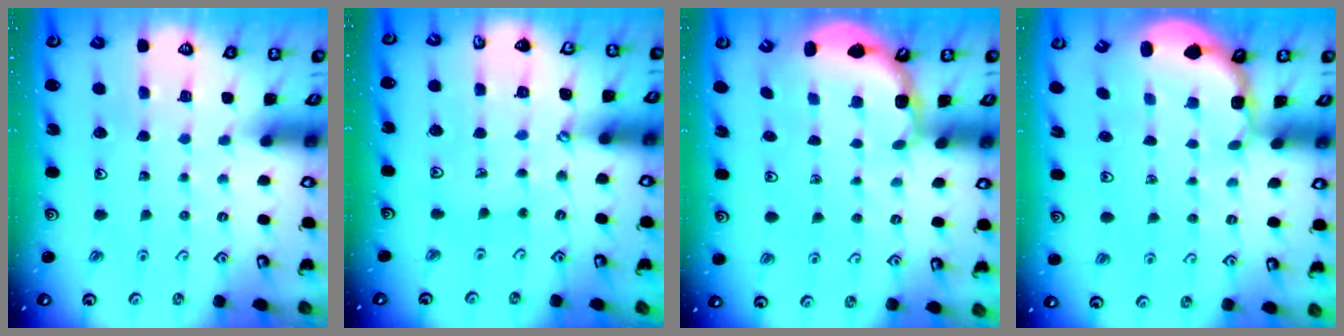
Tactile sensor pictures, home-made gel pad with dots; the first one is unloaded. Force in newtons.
{"total": 8.6, "press": 8.4, "slide": 1.8}
{"total": 3.2, "press": 2.3, "slide": 2.3}
{"total": 2.5, "press": 2.2, "slide": 1.2}